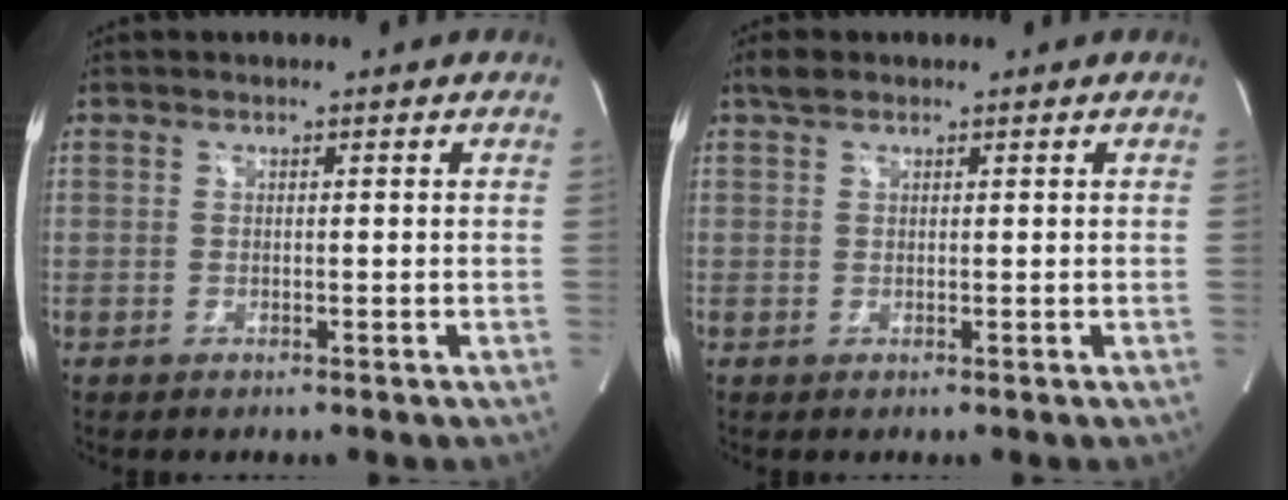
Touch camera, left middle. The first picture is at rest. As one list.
[{"total": 1.5, "force": [1.2, 0.7, 0.7], "torque": [-0.020, 0.010, 0.024]}]